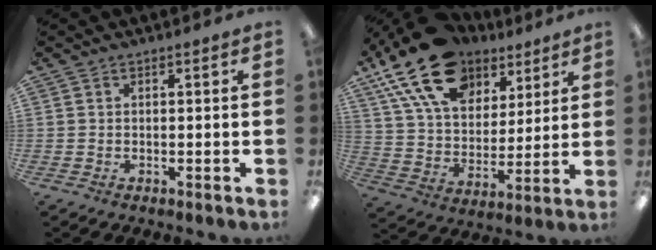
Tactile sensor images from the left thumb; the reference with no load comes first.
{"total": 21.4, "force": [13.3, 12.7, 10.8], "torque": [-0.203, -0.055, 0.245]}